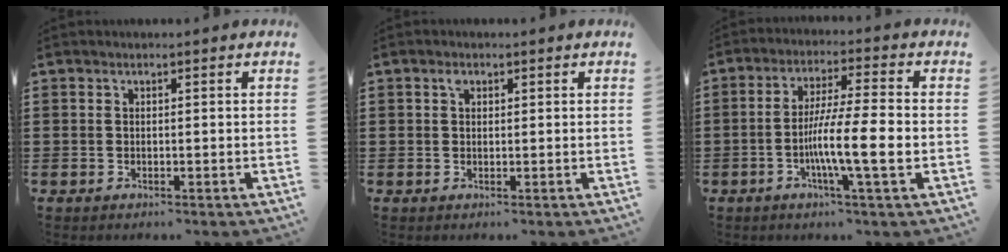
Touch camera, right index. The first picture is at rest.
{"total": 1.1, "force": [0.5, 0.8, 0.7], "torque": [-0.017, 0.004, 0.009]}
{"total": 10.0, "force": [-2.3, 0.8, 9.7], "torque": [-0.176, -0.010, -0.044]}